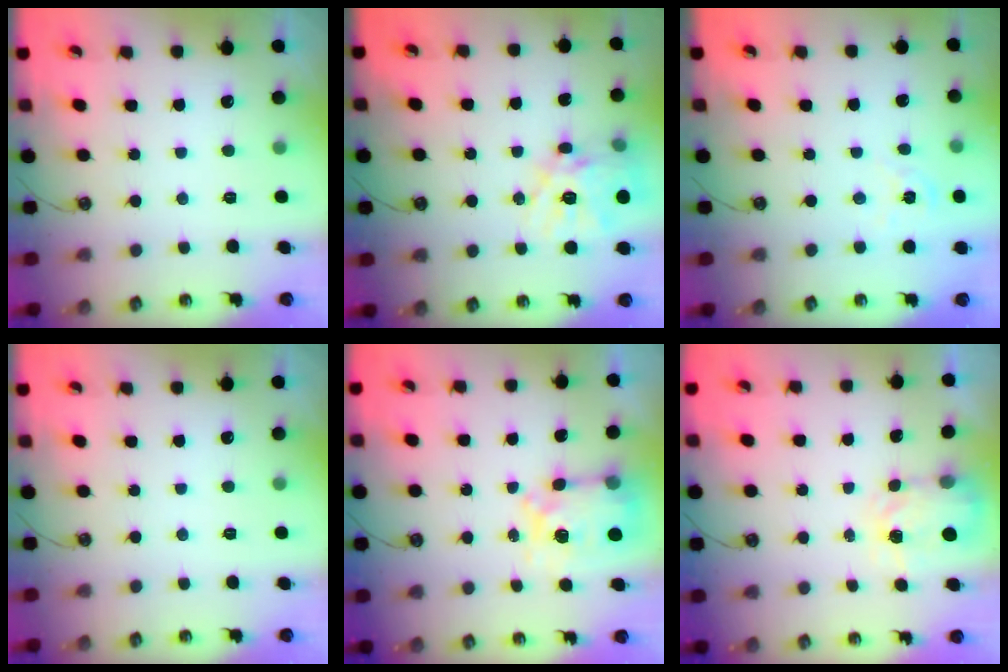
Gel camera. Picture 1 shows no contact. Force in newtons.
{"total": 16.8, "press": 16.7, "slide": 1.5}
{"total": 1.9, "press": 1.8, "slide": 0.3}
{"total": 0.0}
{"total": 7.4, "press": 7.4, "slide": 0.7}
{"total": 3.9, "press": 3.9, "slide": 0.7}